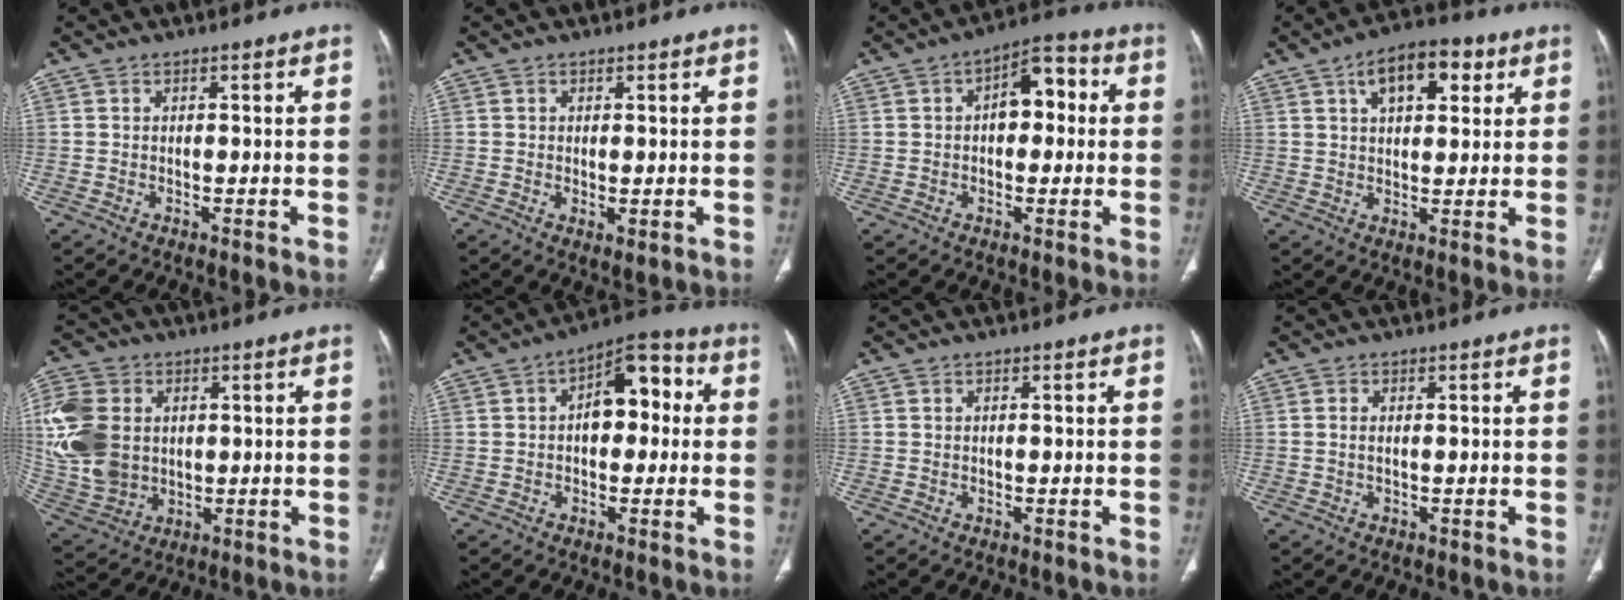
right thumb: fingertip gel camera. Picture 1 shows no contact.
{"total": 1.8, "force": [-0.2, 0.8, 1.6], "torque": [-0.031, -0.008, 0.003]}
{"total": 8.4, "force": [1.0, 4.9, 6.7], "torque": [-0.064, 0.028, 0.005]}
{"total": 10.6, "force": [4.5, 5.3, 7.9], "torque": [-0.087, 0.004, 0.064]}
{"total": 16.2, "force": [2.0, 12.3, 10.3], "torque": [-0.217, -0.002, 0.050]}
{"total": 10.6, "force": [1.4, 6.2, 8.5], "torque": [-0.085, 0.033, 0.011]}
{"total": 0.0}
{"total": 1.0, "force": [0.1, 0.4, 0.9], "torque": [-0.019, 0.000, 0.003]}